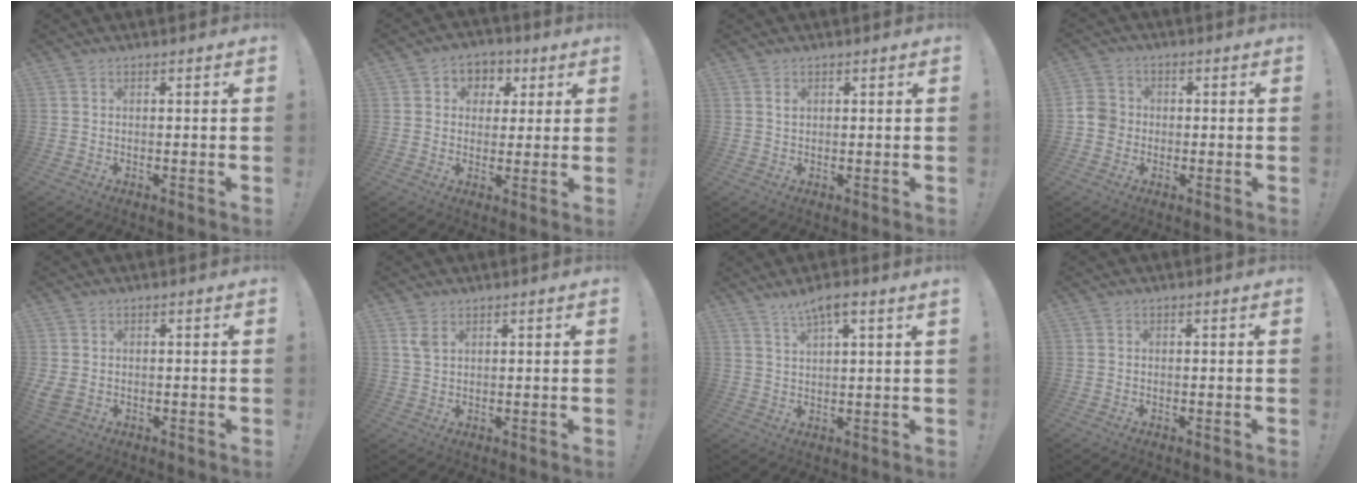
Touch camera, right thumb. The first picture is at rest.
{"total": 6.1, "force": [0.5, 5.9, 1.5], "torque": [-0.013, 0.004, 0.013]}
{"total": 1.0, "force": [0.5, 0.6, 0.6], "torque": [-0.008, -0.001, 0.008]}
{"total": 5.8, "force": [-1.2, 5.3, 2.0], "torque": [-0.036, 0.014, -0.024]}
{"total": 2.6, "force": [0.2, 2.0, 1.7], "torque": [-0.043, -0.003, 0.003]}
{"total": 2.8, "force": [1.7, 1.4, 1.8], "torque": [-0.027, -0.008, 0.029]}
{"total": 5.7, "force": [3.8, 0.5, 4.2], "torque": [-0.077, -0.011, 0.063]}
{"total": 0.0}